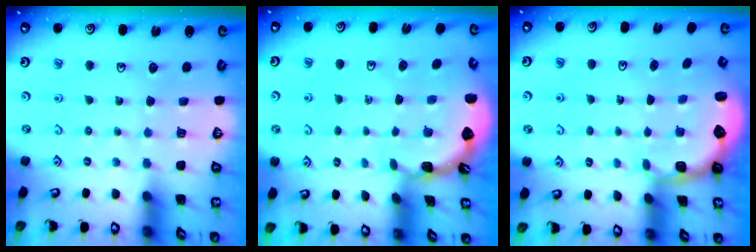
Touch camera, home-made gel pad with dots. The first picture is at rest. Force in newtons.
{"total": 1.7, "press": 1.7, "slide": 0.1}
{"total": 2.6, "press": 2.1, "slide": 1.7}